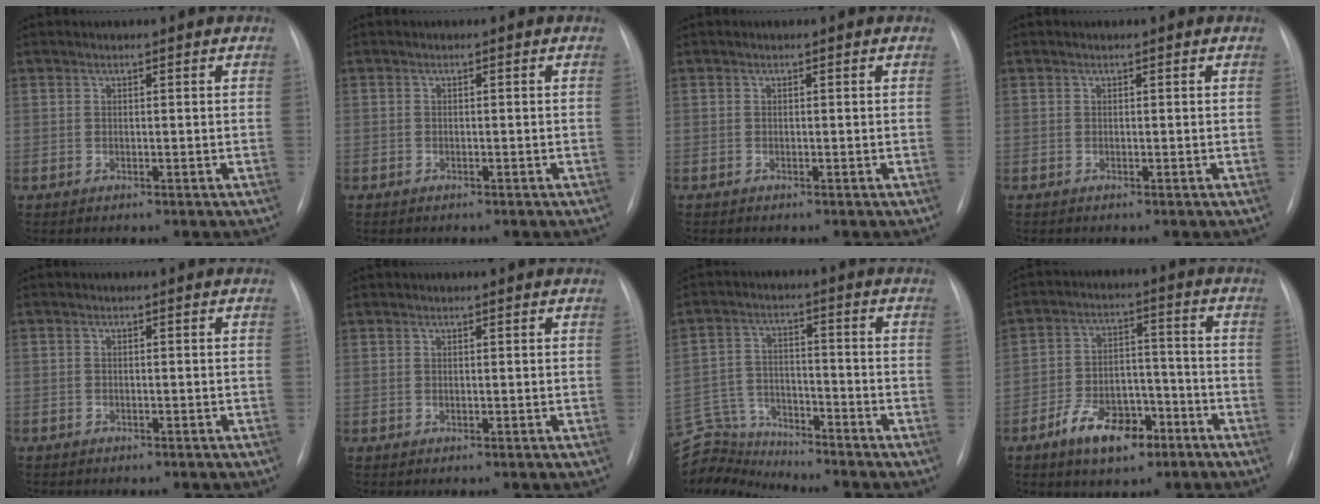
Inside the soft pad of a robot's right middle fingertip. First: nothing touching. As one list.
[{"total": 0.6, "force": [-0.4, 0.5, 0.1], "torque": [-0.005, 0.003, -0.006]}, {"total": 0.0}, {"total": 0.0}, {"total": 1.4, "force": [-1.0, 0.9, 0.3], "torque": [-0.010, 0.004, -0.013]}, {"total": 0.0}, {"total": 10.3, "force": [-10.2, 1.0, -0.1], "torque": [-0.008, 0.021, -0.191]}, {"total": 10.3, "force": [-6.1, 5.3, 6.4], "torque": [-0.111, 0.014, -0.100]}]